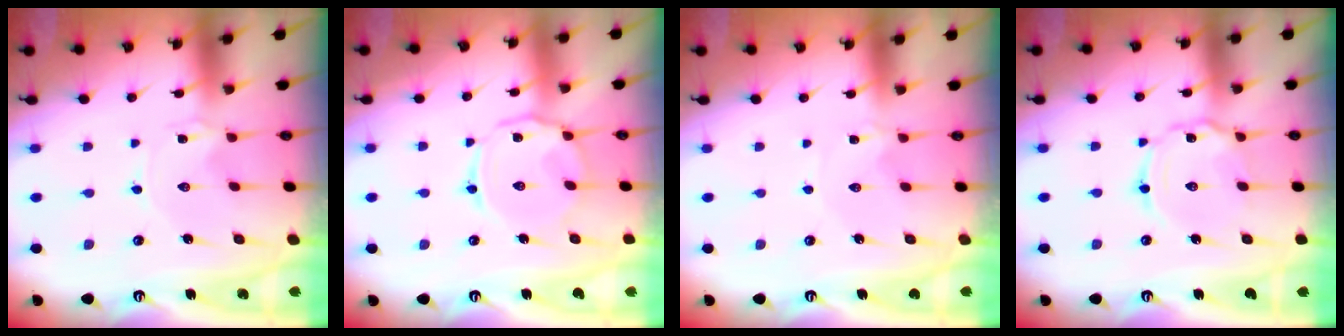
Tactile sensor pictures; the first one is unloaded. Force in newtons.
{"total": 7.0, "press": 7.0, "slide": 0.5}
{"total": 0.0}
{"total": 5.7, "press": 5.7, "slide": 0.5}